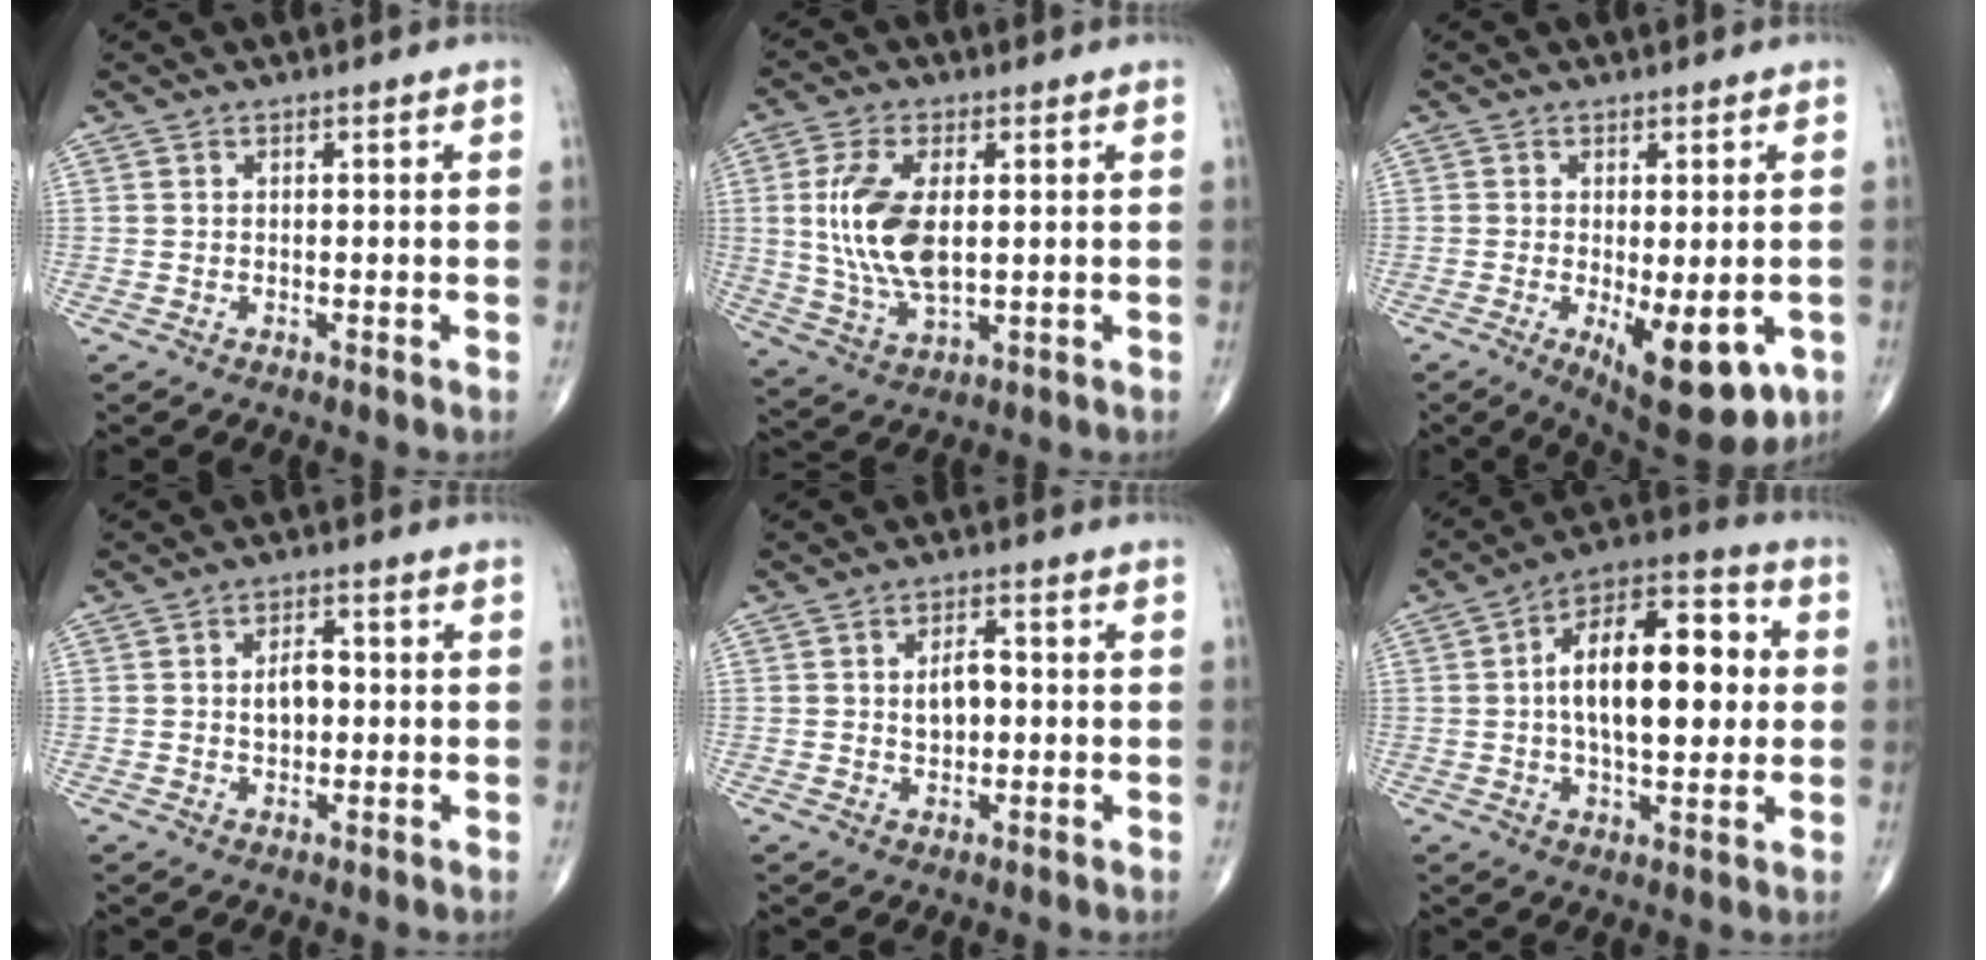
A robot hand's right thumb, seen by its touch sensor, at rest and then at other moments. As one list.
[{"total": 12.6, "force": [1.4, 6.2, 10.9], "torque": [-0.224, -0.010, 0.033]}, {"total": 12.2, "force": [-4.0, 4.7, 10.6], "torque": [-0.132, -0.017, -0.044]}, {"total": 4.7, "force": [0.1, 3.0, 3.7], "torque": [-0.051, 0.010, -0.001]}, {"total": 4.8, "force": [0.1, 2.9, 3.8], "torque": [-0.054, 0.009, 0.001]}, {"total": 19.2, "force": [1.8, 9.2, 16.8], "torque": [-0.241, 0.026, 0.019]}]